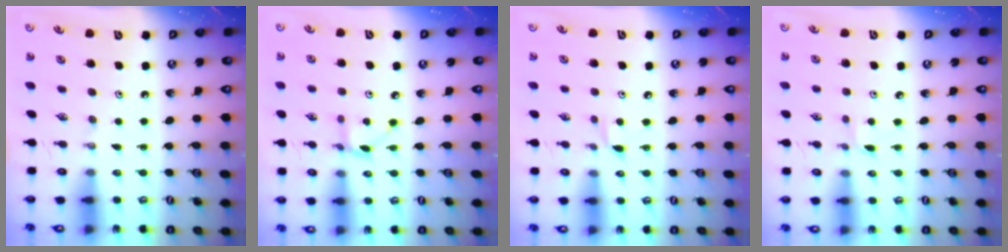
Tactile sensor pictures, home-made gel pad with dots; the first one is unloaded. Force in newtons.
{"total": 3.7, "press": 3.7, "slide": 0.4}
{"total": 4.7, "press": 4.7, "slide": 0.6}
{"total": 2.3, "press": 2.3, "slide": 0.3}